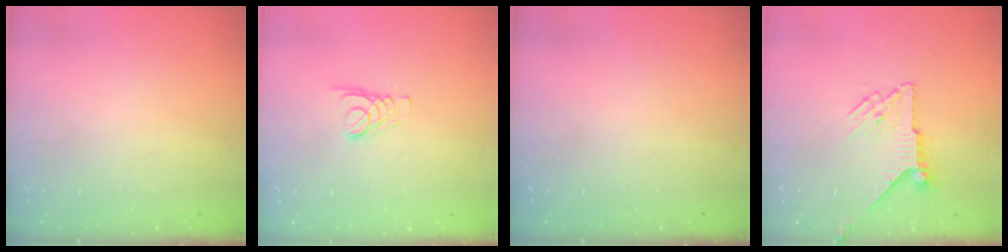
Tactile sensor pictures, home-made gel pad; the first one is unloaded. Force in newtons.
{"total": 1.8, "press": 1.7, "slide": 0.1}
{"total": 0.0}
{"total": 7.7, "press": 7.7, "slide": 0.2}